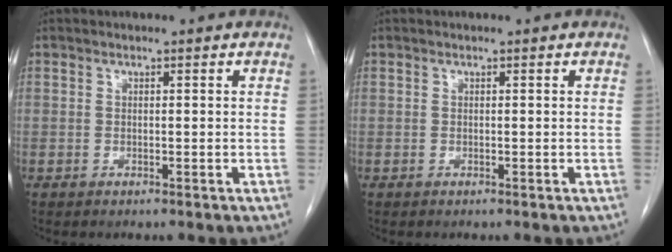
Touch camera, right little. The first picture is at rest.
{"total": 0.0}